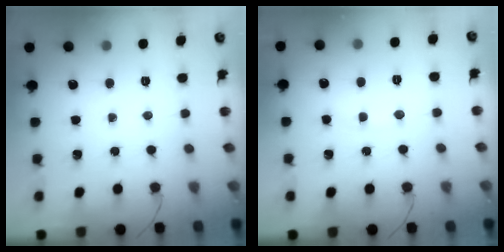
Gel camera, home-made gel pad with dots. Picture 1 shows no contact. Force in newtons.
{"total": 5.9, "press": 5.7, "slide": 1.6}